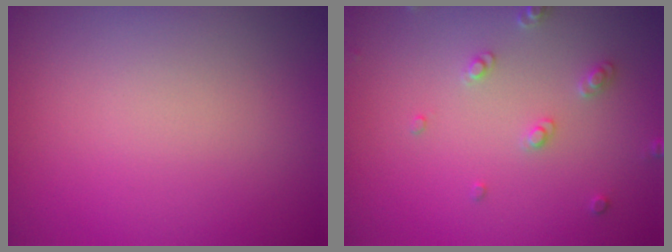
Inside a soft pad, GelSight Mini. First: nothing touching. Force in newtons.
{"total": 1.9, "press": 1.8, "slide": 0.5}